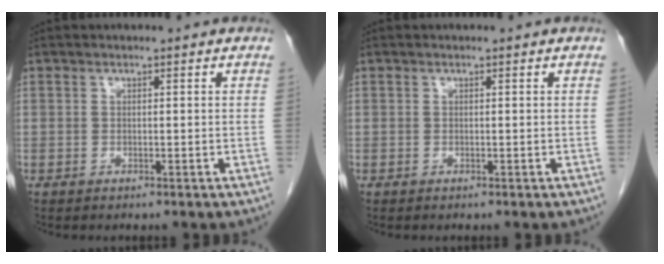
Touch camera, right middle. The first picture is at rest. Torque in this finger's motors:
{"motor_torque": [0.00, 0.00, 0.00, -0.01]}